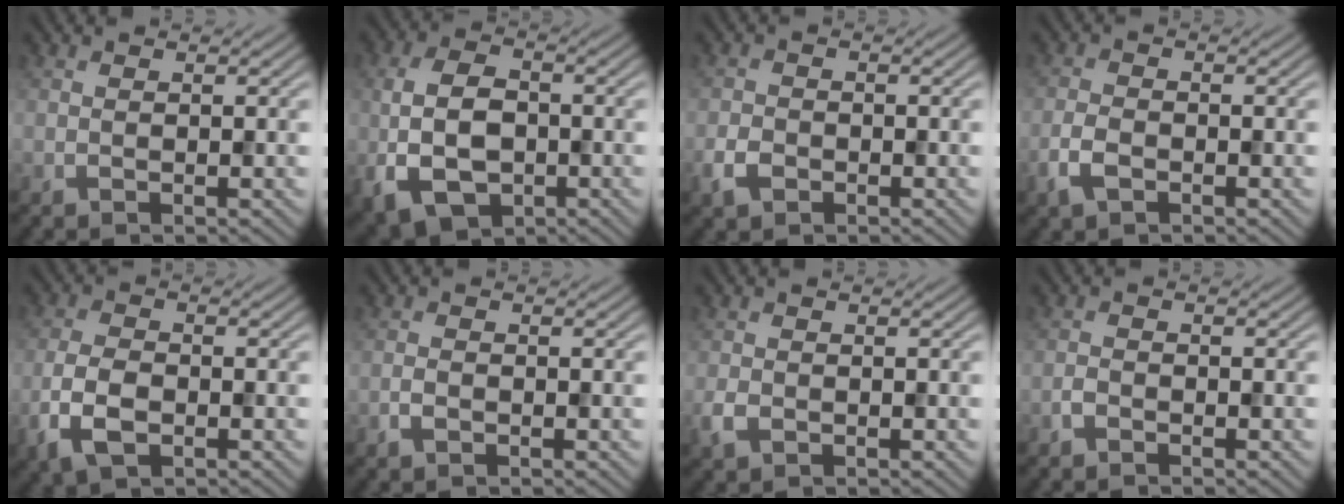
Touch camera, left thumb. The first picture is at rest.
{"total": 8.5, "force": [-2.0, 5.5, 6.2], "torque": [-0.143, -0.008, -0.043]}
{"total": 2.8, "force": [-1.5, 2.0, 1.4], "torque": [-0.034, -0.005, -0.036]}
{"total": 3.1, "force": [-1.7, 1.6, 2.0], "torque": [-0.048, -0.004, -0.039]}
{"total": 5.5, "force": [-2.4, 3.0, 3.9], "torque": [-0.090, -0.006, -0.056]}
{"total": 1.4, "force": [-0.8, 0.8, 0.9], "torque": [-0.019, 0.000, -0.018]}
{"total": 2.1, "force": [-0.9, 1.5, 1.1], "torque": [-0.031, -0.007, -0.022]}
{"total": 1.3, "force": [-1.0, 0.6, 0.5], "torque": [-0.011, 0.001, -0.024]}